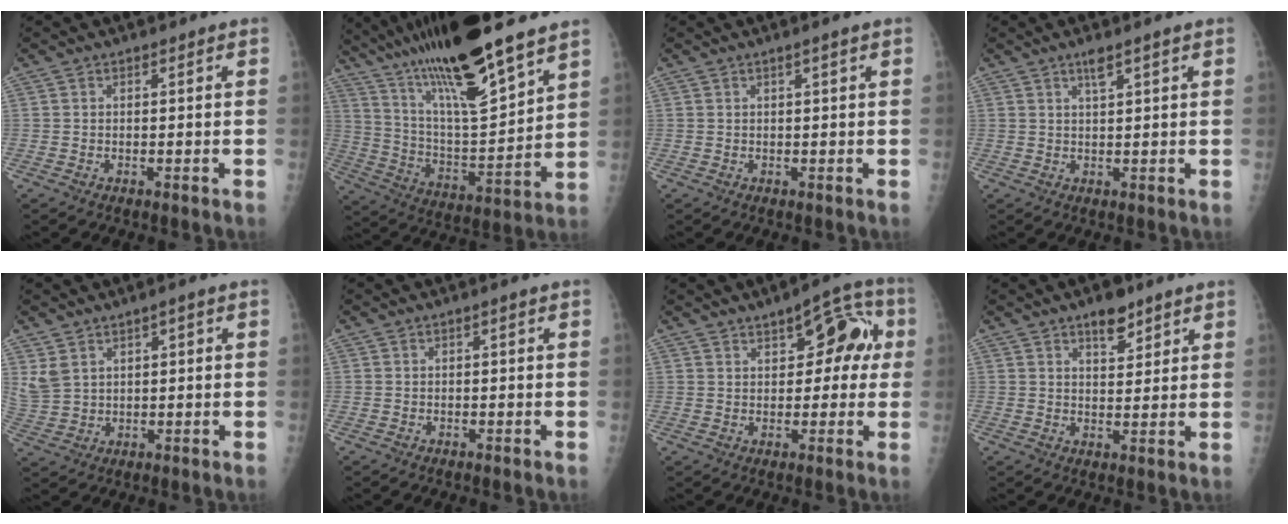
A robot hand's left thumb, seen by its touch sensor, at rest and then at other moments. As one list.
[{"total": 23.7, "force": [17.4, 3.5, 15.7], "torque": [-0.266, -0.069, 0.313]}, {"total": 0.7, "force": [0.4, -0.1, 0.5], "torque": [-0.012, -0.002, 0.010]}, {"total": 2.1, "force": [1.4, 0.4, 1.6], "torque": [-0.028, -0.005, 0.026]}, {"total": 4.8, "force": [2.6, 3.5, 2.1], "torque": [-0.037, -0.010, 0.064]}, {"total": 0.0}, {"total": 9.9, "force": [3.0, 5.5, 7.6], "torque": [-0.049, 0.018, 0.032]}, {"total": 5.4, "force": [3.7, 2.7, 3.0], "torque": [-0.021, -0.021, 0.055]}]